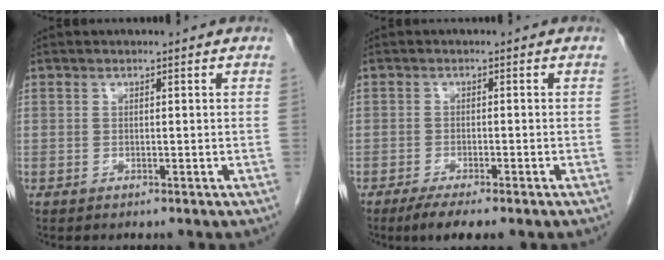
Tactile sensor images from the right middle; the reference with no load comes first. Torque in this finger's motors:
{"motor_torque": [0.93, -0.54, 0.16, 0.06]}